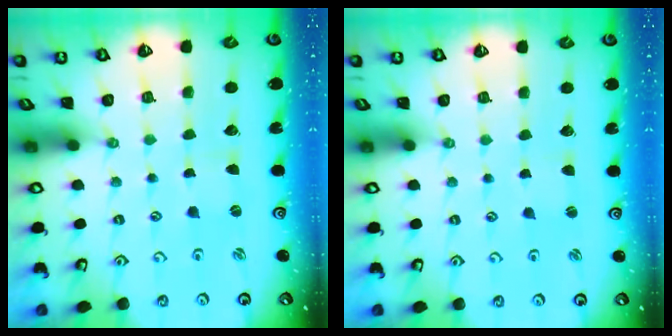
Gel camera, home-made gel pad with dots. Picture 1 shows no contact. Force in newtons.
{"total": 1.3, "press": 1.3, "slide": 0.2}